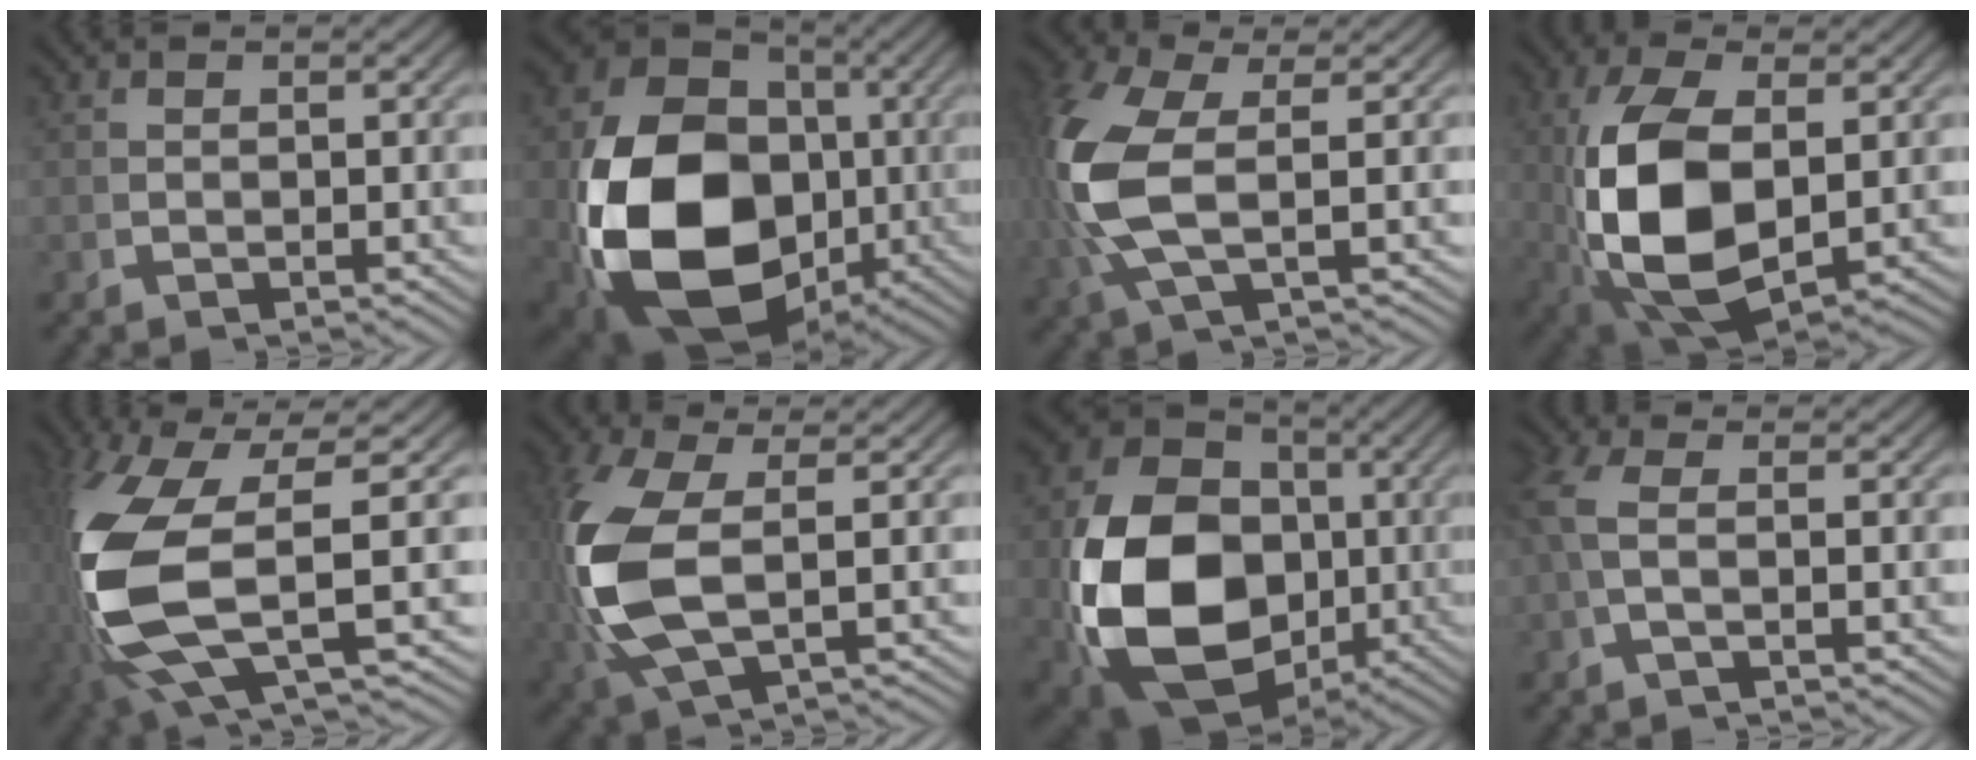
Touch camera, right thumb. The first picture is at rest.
{"total": 24.3, "force": [-3.4, 17.3, 16.8], "torque": [-0.353, -0.083, -0.016]}
{"total": 7.9, "force": [0.6, 4.0, 6.8], "torque": [-0.188, -0.020, 0.029]}
{"total": 13.1, "force": [-1.3, 7.8, 10.5], "torque": [-0.242, -0.052, 0.014]}
{"total": 15.2, "force": [-1.6, 7.9, 12.9], "torque": [-0.297, -0.037, -0.001]}
{"total": 9.4, "force": [-0.1, 5.1, 7.9], "torque": [-0.209, -0.025, 0.024]}
{"total": 22.3, "force": [-2.5, 16.4, 14.9], "torque": [-0.330, -0.079, -0.004]}
{"total": 2.7, "force": [0.7, 0.9, 2.5], "torque": [-0.069, 0.002, 0.012]}